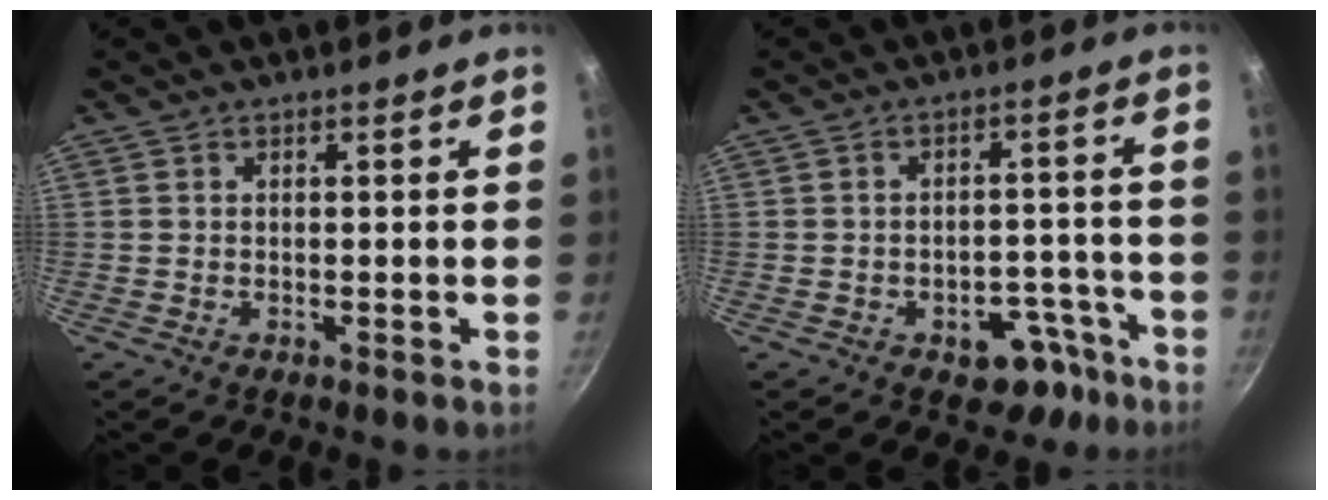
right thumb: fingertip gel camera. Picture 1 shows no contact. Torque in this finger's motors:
{"motor_torque": [2.77, 2.24, 0.44, -0.96, -0.04]}